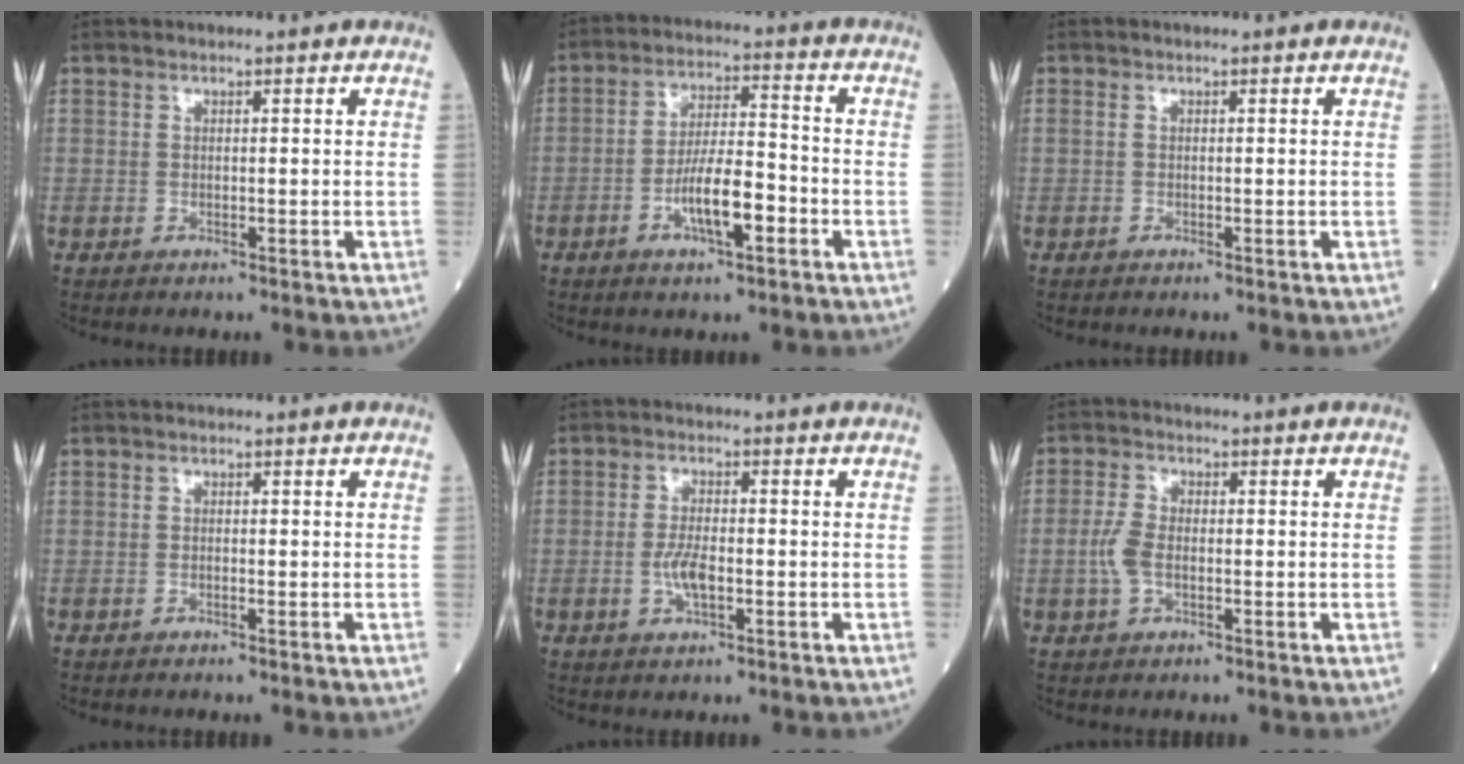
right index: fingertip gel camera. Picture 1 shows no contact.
{"total": 8.5, "force": [-3.3, 1.9, 7.6], "torque": [-0.140, 0.008, -0.058]}
{"total": 0.0}
{"total": 0.0}
{"total": 4.0, "force": [-1.1, 1.2, 3.6], "torque": [-0.076, 0.000, -0.021]}
{"total": 3.8, "force": [-0.9, 1.9, 3.2], "torque": [-0.085, 0.007, -0.022]}